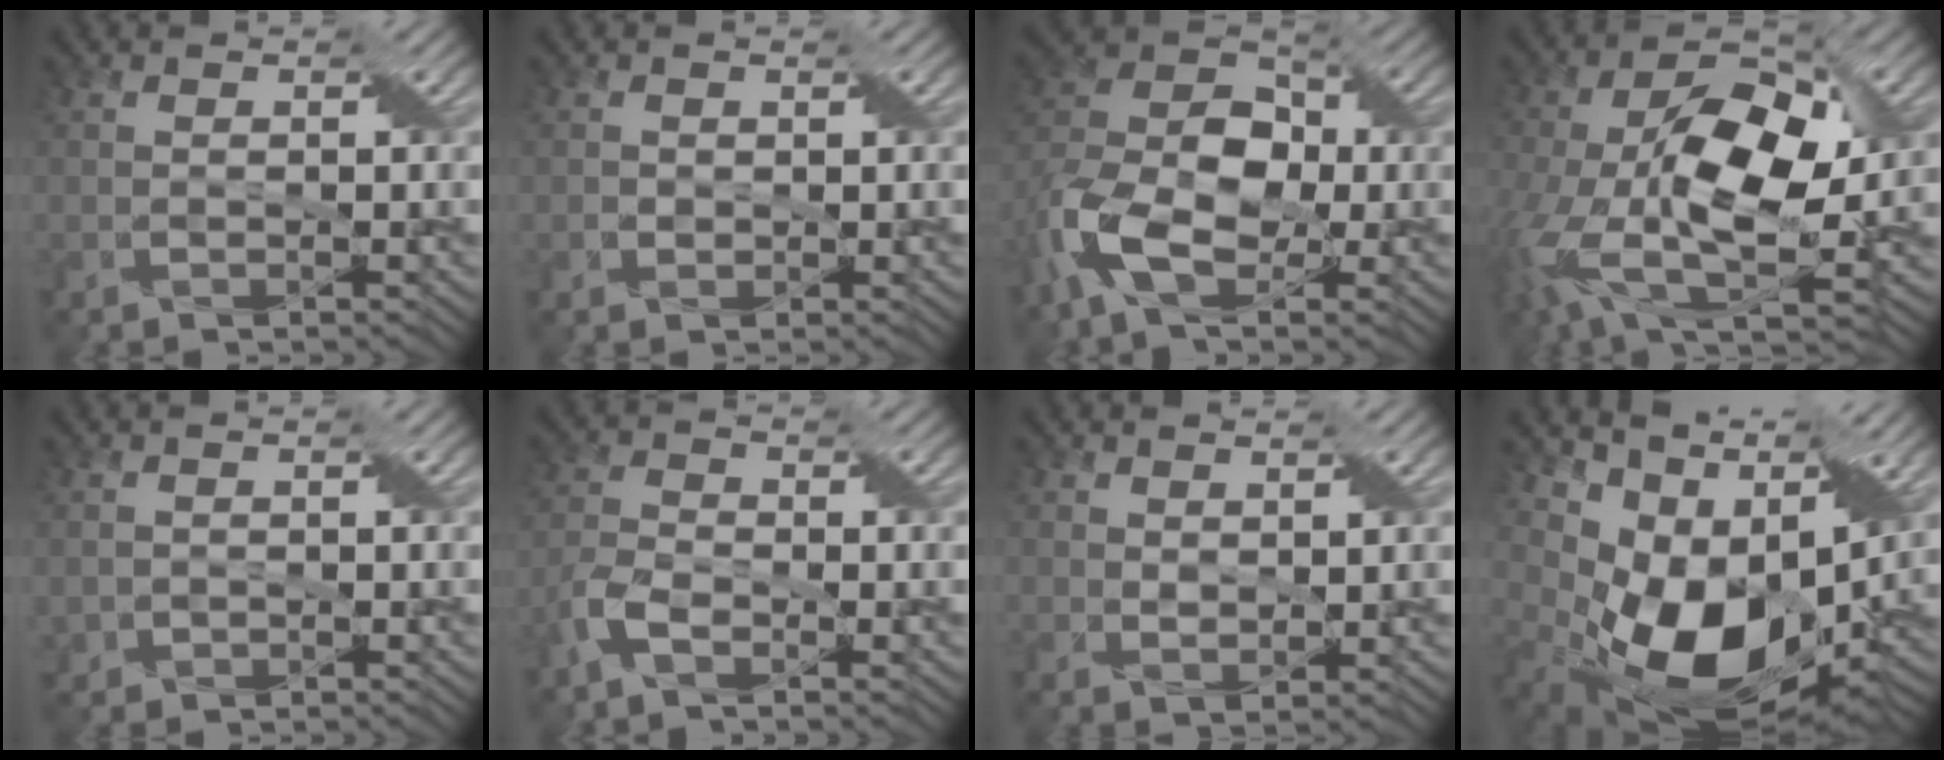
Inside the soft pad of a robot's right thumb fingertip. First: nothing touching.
{"total": 0.9, "force": [0.1, 0.8, 0.0], "torque": [-0.006, -0.004, 0.001]}
{"total": 12.3, "force": [-4.4, 7.5, 8.7], "torque": [-0.195, -0.011, -0.098]}
{"total": 17.1, "force": [-2.1, 9.8, 13.8], "torque": [-0.308, -0.029, -0.031]}
{"total": 1.2, "force": [-0.1, 1.2, 0.2], "torque": [-0.012, -0.007, -0.003]}
{"total": 3.9, "force": [-2.2, 1.9, 2.6], "torque": [-0.063, -0.001, -0.057]}
{"total": 1.8, "force": [1.5, 0.8, 0.6], "torque": [-0.017, -0.004, 0.031]}
{"total": 14.6, "force": [2.4, 9.8, 10.5], "torque": [-0.220, -0.023, 0.058]}